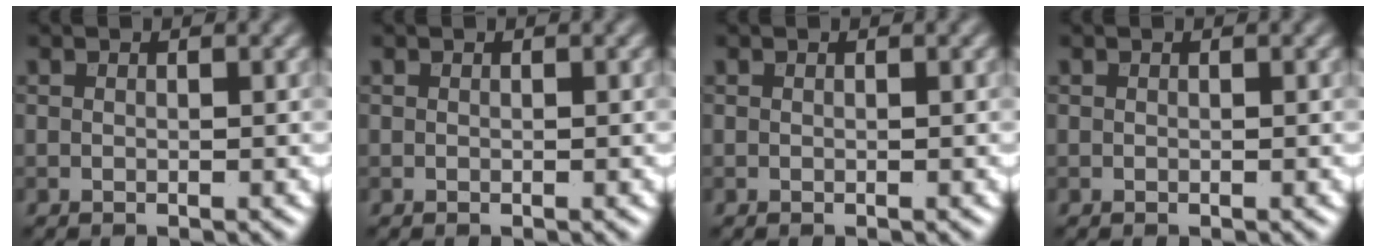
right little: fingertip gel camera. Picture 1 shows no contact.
{"total": 0.0}
{"total": 0.0}
{"total": 0.0}